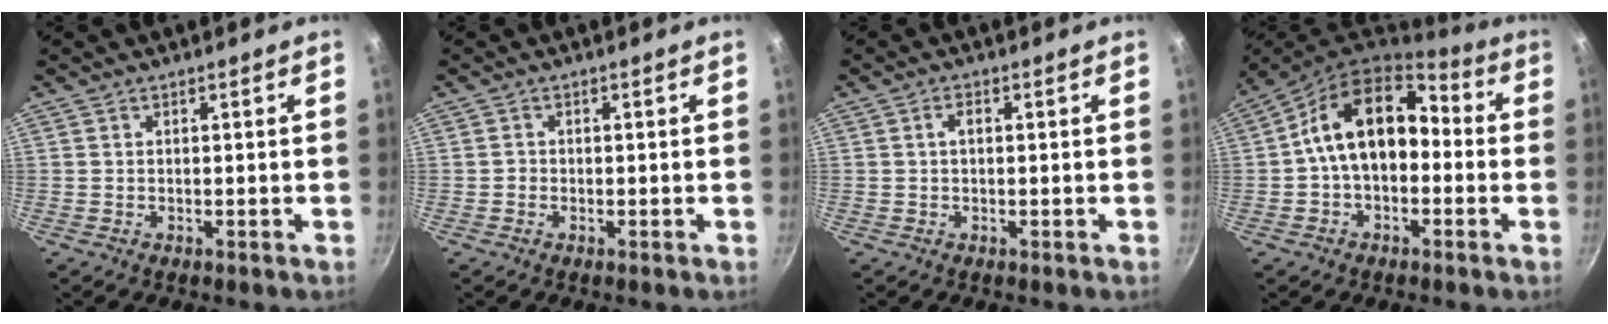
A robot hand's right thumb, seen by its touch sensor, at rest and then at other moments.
{"total": 0.8, "force": [-0.3, 0.8, 0.2], "torque": [0.001, 0.004, -0.006]}
{"total": 1.7, "force": [0.2, 1.0, 1.4], "torque": [-0.023, 0.007, 0.003]}
{"total": 15.4, "force": [-0.3, 9.9, 11.7], "torque": [-0.166, 0.051, -0.019]}